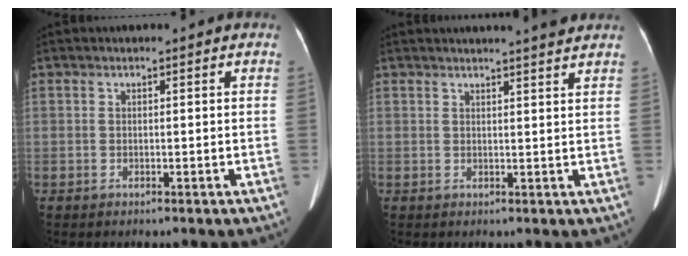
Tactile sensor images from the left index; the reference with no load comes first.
{"total": 5.6, "force": [5.1, -0.4, 2.3], "torque": [-0.032, 0.006, 0.051]}